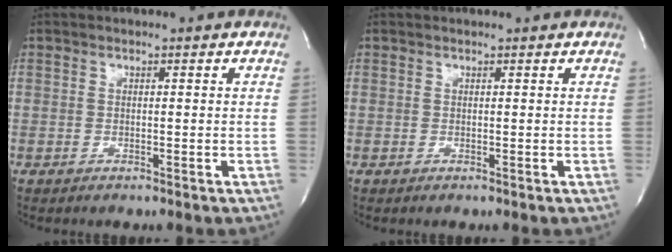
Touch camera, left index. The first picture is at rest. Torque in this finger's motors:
{"motor_torque": [-0.20, 0.09, -0.03, -0.01]}